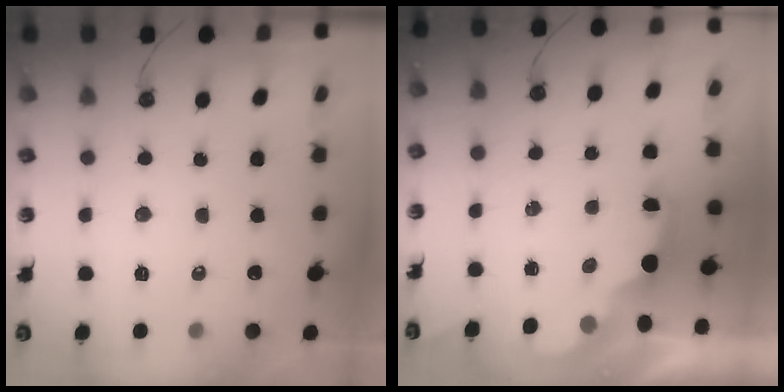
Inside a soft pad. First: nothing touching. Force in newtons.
{"total": 2.2, "press": 2.1, "slide": 0.7}